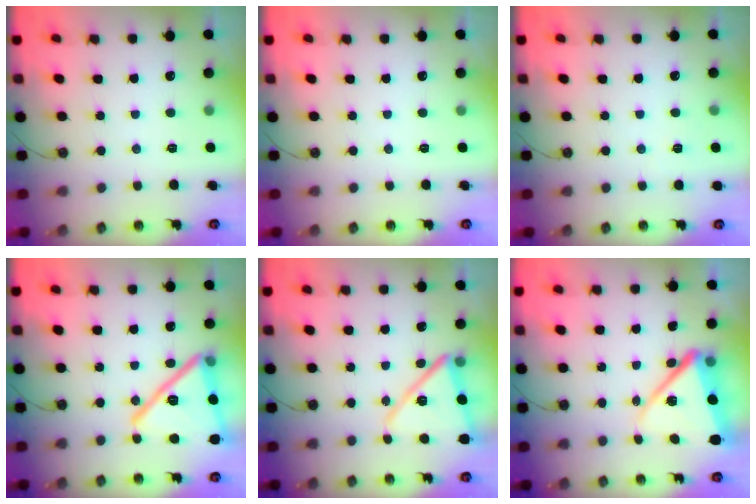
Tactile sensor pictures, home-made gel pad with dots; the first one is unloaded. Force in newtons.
{"total": 0.0}
{"total": 2.2, "press": 2.1, "slide": 0.7}
{"total": 25.4, "press": 22.9, "slide": 11.1}
{"total": 14.3, "press": 14.2, "slide": 1.0}
{"total": 13.7, "press": 13.7, "slide": 1.1}